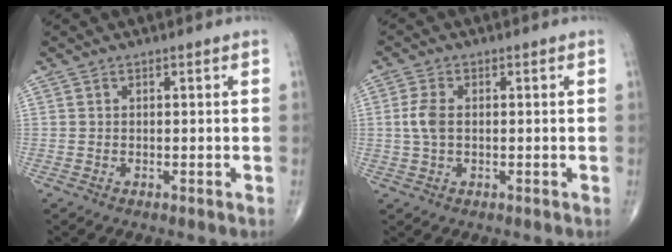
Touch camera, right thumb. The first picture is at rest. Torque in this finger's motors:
{"motor_torque": [-0.27, 0.06, 0.49, -0.16, 0.04]}